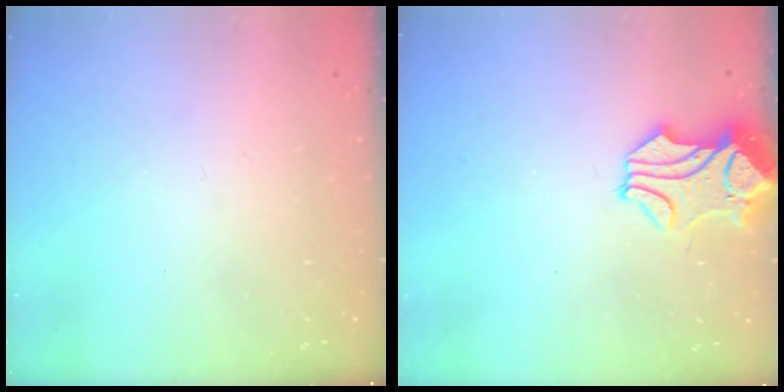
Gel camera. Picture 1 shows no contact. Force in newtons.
{"total": 0.8, "press": 0.1, "slide": 0.8}